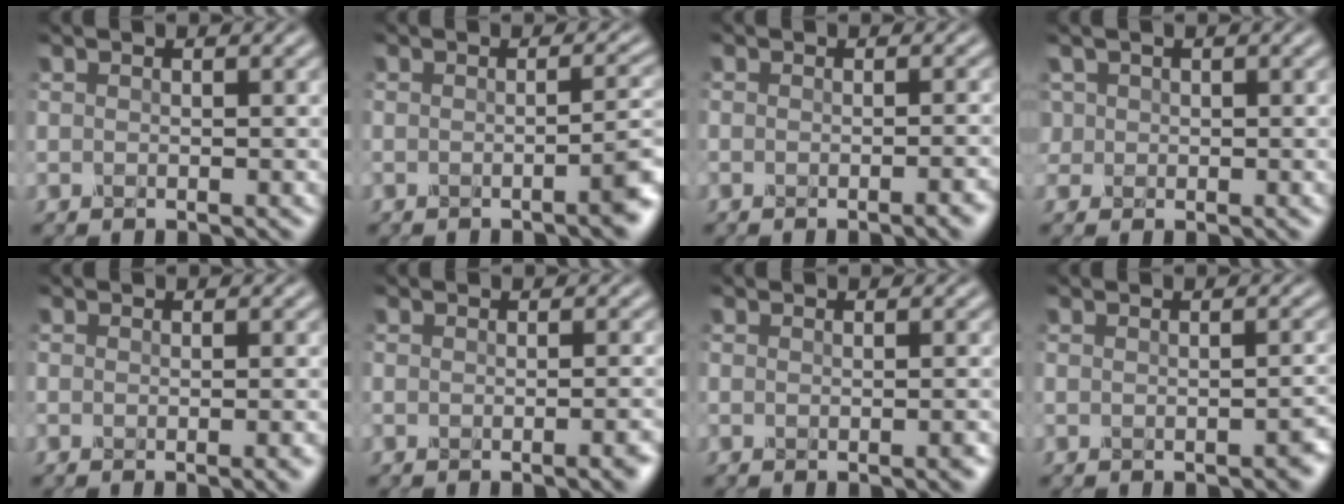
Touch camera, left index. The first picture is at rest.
{"total": 3.7, "force": [-1.4, 1.1, 3.3], "torque": [-0.026, 0.002, -0.025]}
{"total": 3.5, "force": [-1.6, 1.5, 2.7], "torque": [-0.009, 0.010, -0.022]}
{"total": 1.3, "force": [0.2, 1.3, 0.0], "torque": [0.004, 0.003, 0.002]}
{"total": 3.3, "force": [-1.2, 1.6, 2.7], "torque": [-0.006, 0.006, -0.017]}
{"total": 3.3, "force": [-1.3, 1.3, 2.7], "torque": [-0.005, 0.007, -0.021]}
{"total": 1.9, "force": [-0.6, 0.8, 1.5], "torque": [0.000, 0.005, -0.011]}
{"total": 1.7, "force": [-1.1, 0.5, 1.2], "torque": [-0.013, 0.003, -0.013]}